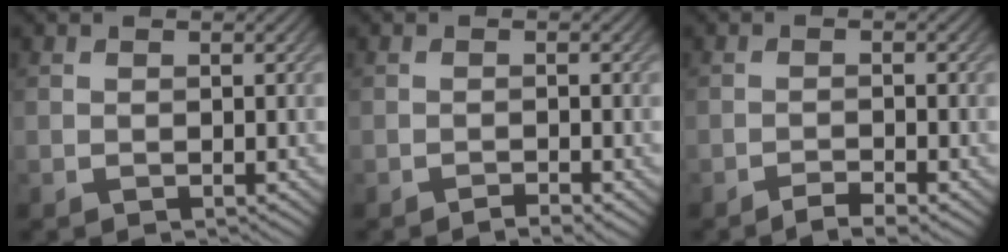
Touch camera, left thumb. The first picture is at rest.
{"total": 1.4, "force": [-1.1, 0.2, 0.9], "torque": [-0.013, 0.001, -0.019]}
{"total": 2.2, "force": [-1.7, 0.3, 1.4], "torque": [-0.023, 0.002, -0.035]}